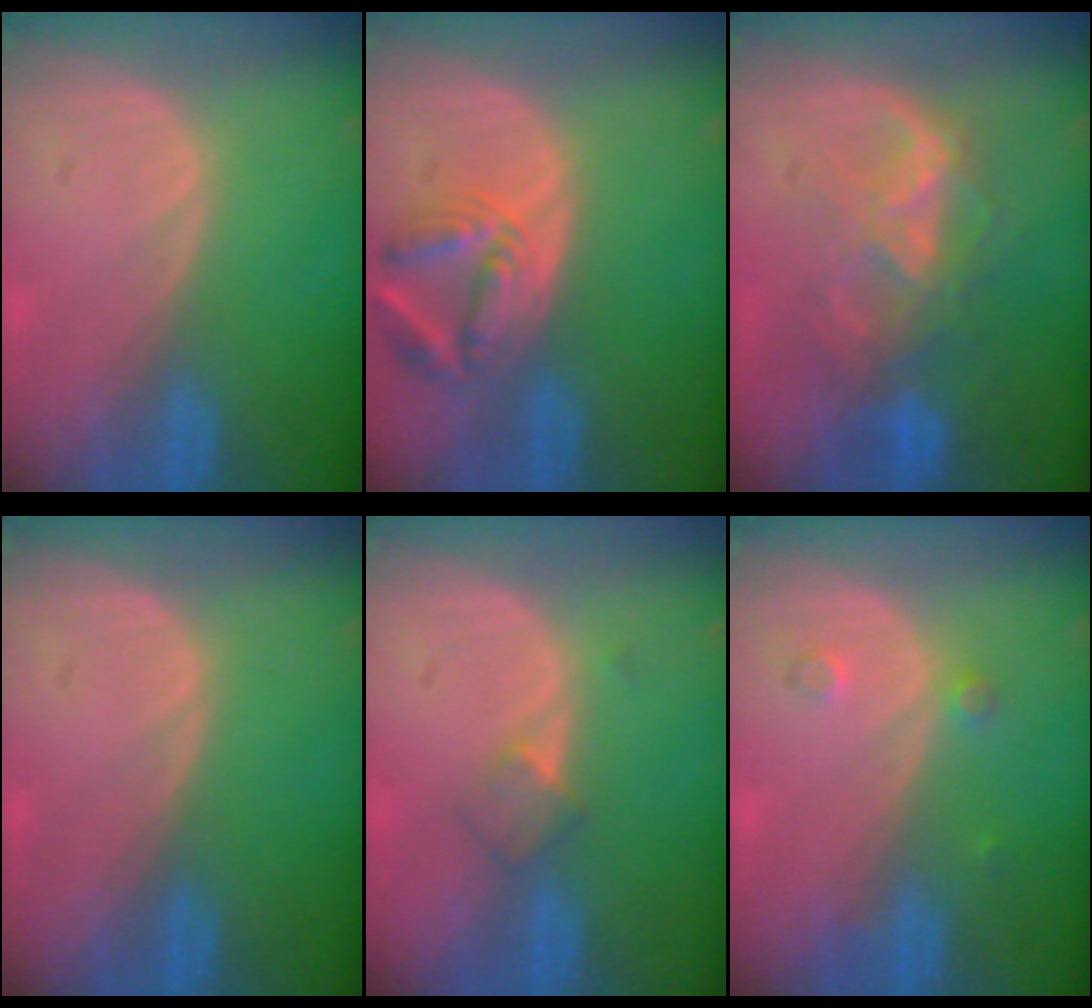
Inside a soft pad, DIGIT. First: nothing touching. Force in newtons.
{"total": 6.8, "press": 6.3, "slide": 2.6}
{"total": 8.2, "press": 7.3, "slide": 3.7}
{"total": 0.0}
{"total": 2.7, "press": 2.4, "slide": 1.1}
{"total": 1.7, "press": 1.7, "slide": 0.3}